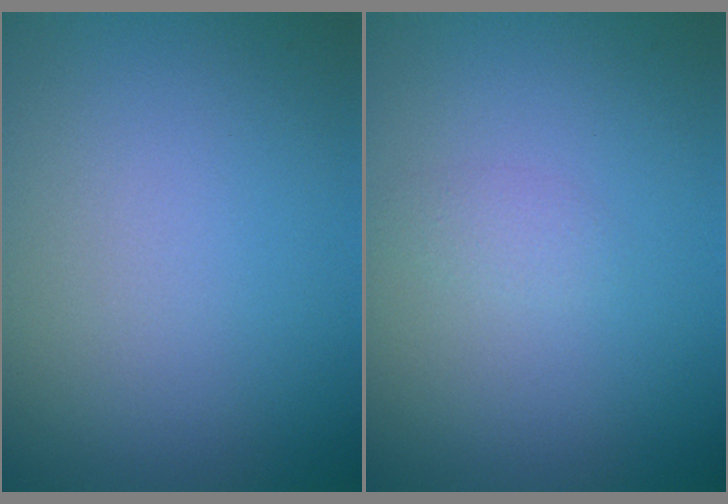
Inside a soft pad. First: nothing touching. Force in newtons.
{"total": 0.8, "press": 0.8, "slide": 0.0}